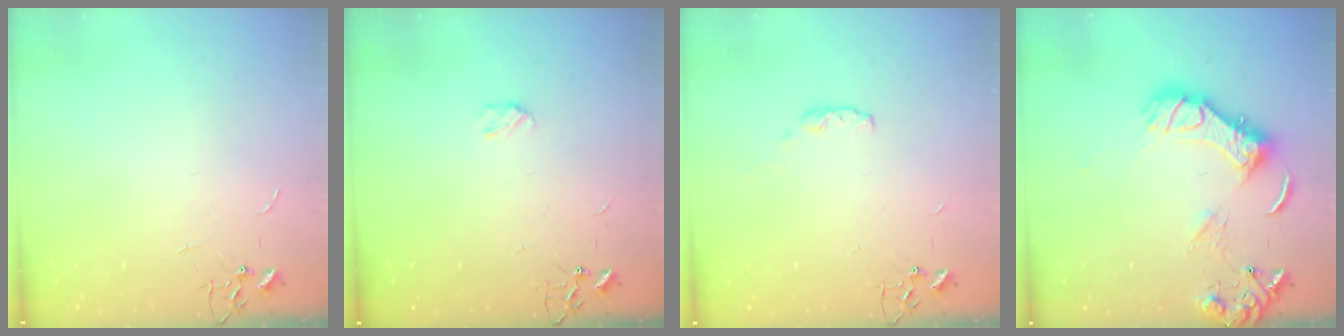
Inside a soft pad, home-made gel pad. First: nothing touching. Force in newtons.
{"total": 3.5, "press": 3.4, "slide": 0.5}
{"total": 4.8, "press": 4.8, "slide": 0.7}
{"total": 14.8, "press": 14.8, "slide": 1.5}